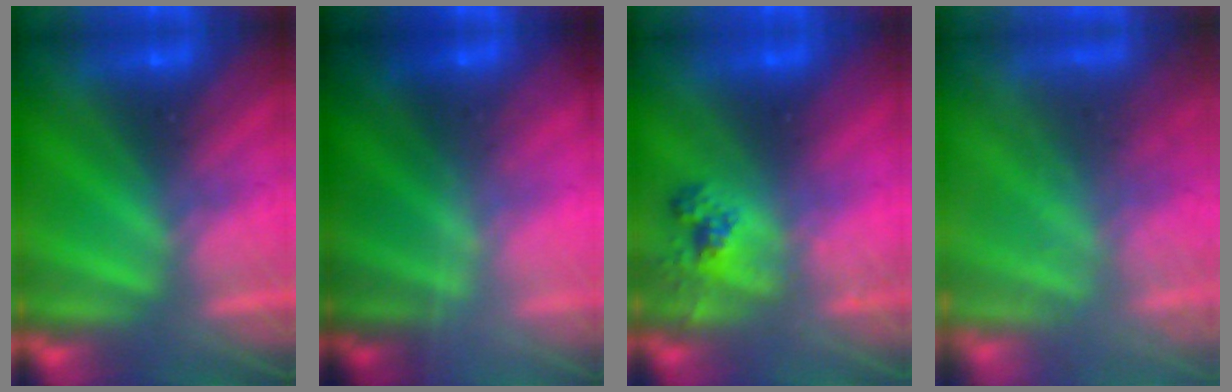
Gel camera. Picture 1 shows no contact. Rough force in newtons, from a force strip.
{"total": 1.8}
{"total": 2.6}
{"total": 7.5}